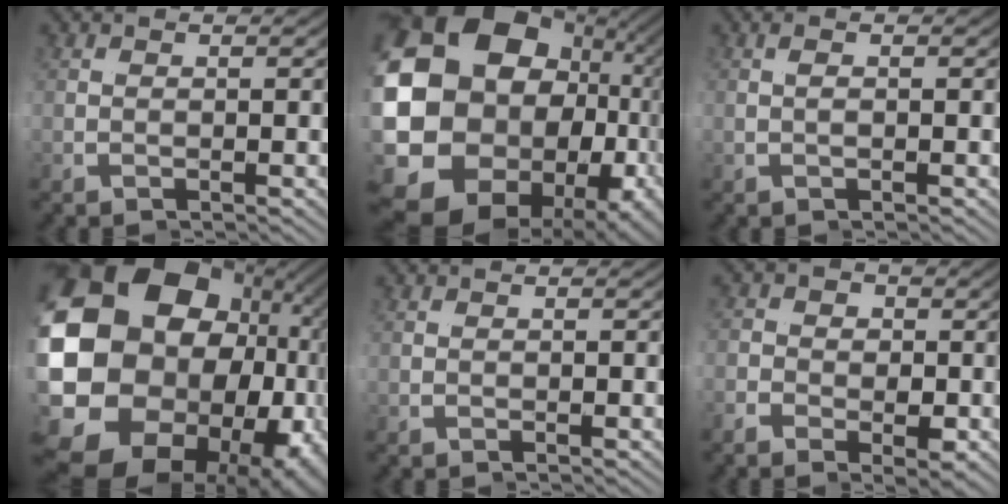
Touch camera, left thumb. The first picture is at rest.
{"total": 21.6, "force": [-0.9, 12.9, 17.3], "torque": [-0.318, -0.036, -0.001]}
{"total": 0.7, "force": [-0.1, -0.5, 0.6], "torque": [-0.008, 0.005, -0.007]}
{"total": 24.7, "force": [-1.5, 15.6, 19.0], "torque": [-0.347, -0.046, -0.012]}
{"total": 0.0}
{"total": 2.4, "force": [0.7, 2.0, 1.2], "torque": [-0.016, 0.016, -0.011]}